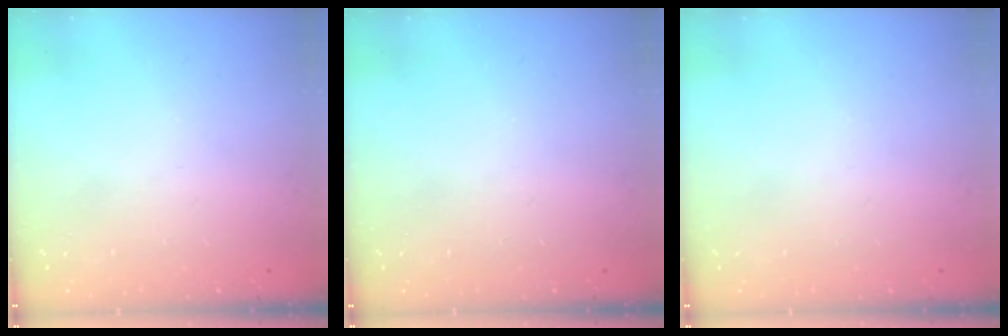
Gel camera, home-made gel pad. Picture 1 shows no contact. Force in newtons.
{"total": 0.0}
{"total": 0.0}